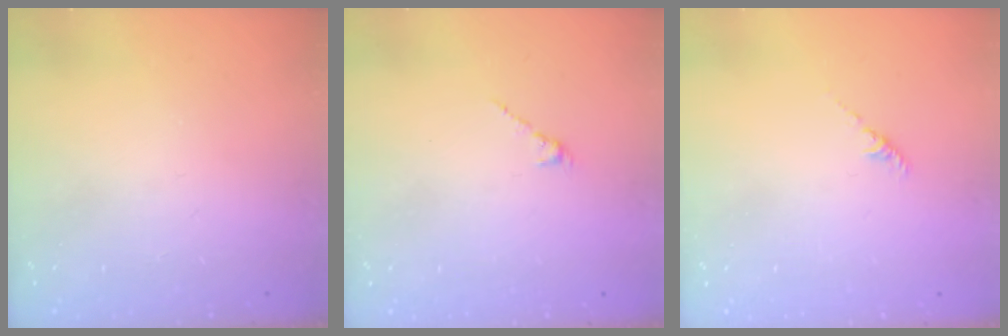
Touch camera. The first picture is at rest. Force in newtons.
{"total": 1.3, "press": 1.2, "slide": 0.5}
{"total": 1.2, "press": 1.1, "slide": 0.5}